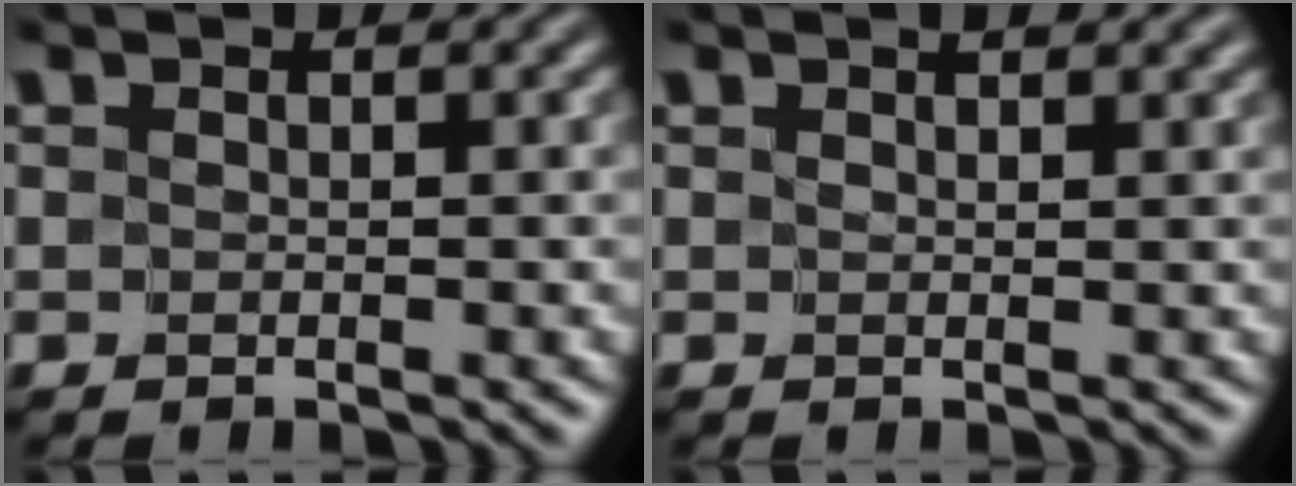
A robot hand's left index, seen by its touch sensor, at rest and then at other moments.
{"total": 1.9, "force": [1.3, 0.6, 1.2], "torque": [-0.007, -0.001, 0.012]}